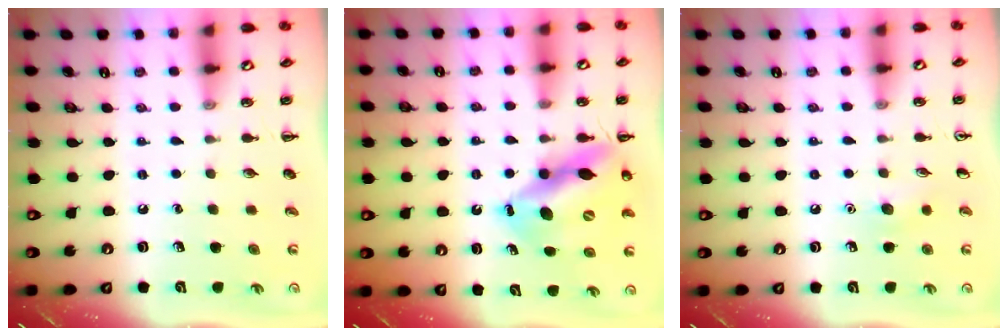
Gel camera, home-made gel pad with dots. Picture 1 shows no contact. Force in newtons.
{"total": 14.6, "press": 14.0, "slide": 4.1}
{"total": 5.8, "press": 5.5, "slide": 1.7}